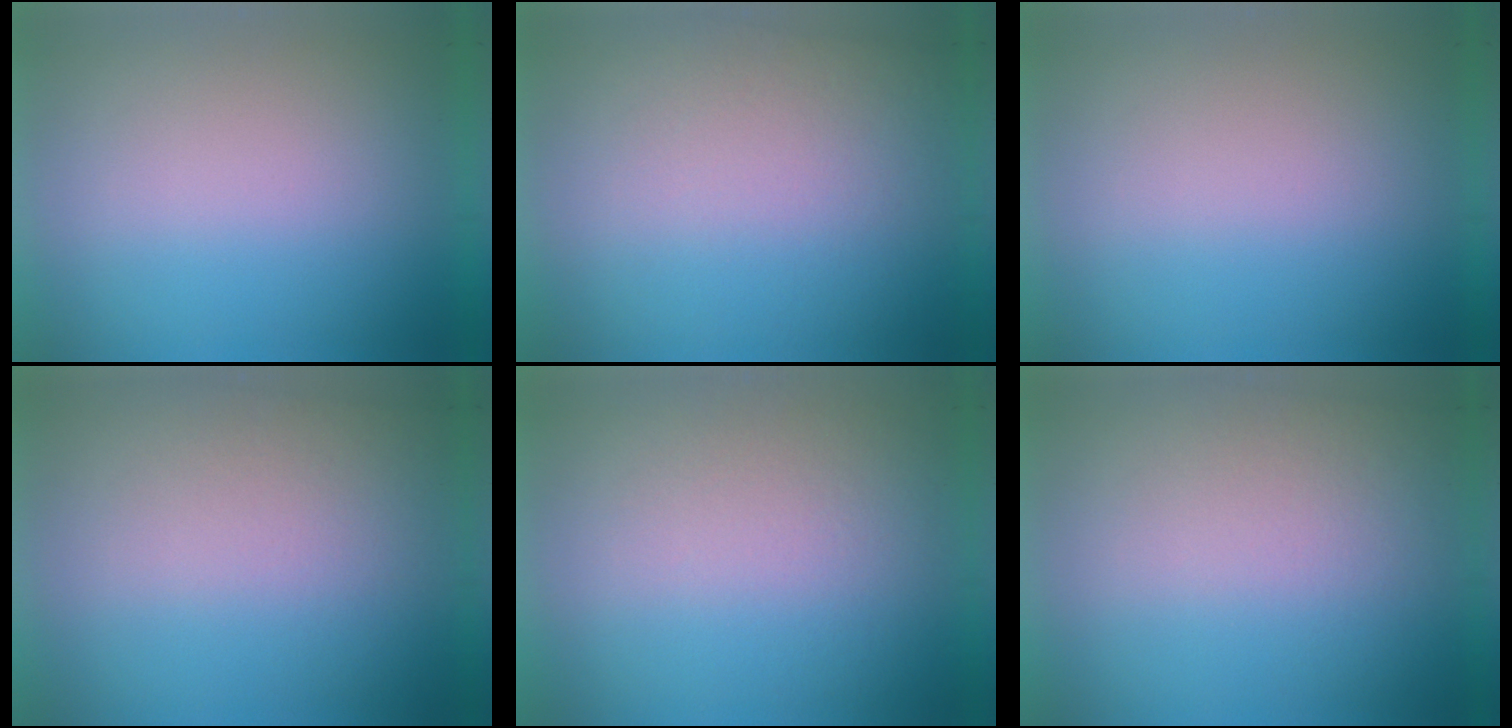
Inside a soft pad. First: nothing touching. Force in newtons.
{"total": 3.2}
{"total": 0.0}
{"total": 2.6}
{"total": 4.0}
{"total": 2.1}